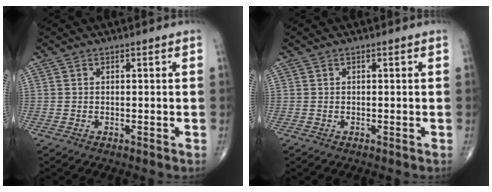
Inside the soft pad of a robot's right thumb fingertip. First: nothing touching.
{"total": 0.0}